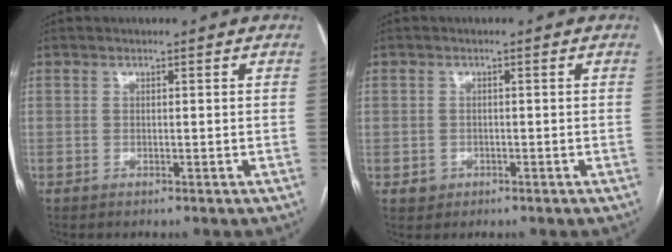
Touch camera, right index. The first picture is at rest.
{"total": 2.0, "force": [-0.5, 1.9, 0.2], "torque": [0.004, 0.007, -0.003]}